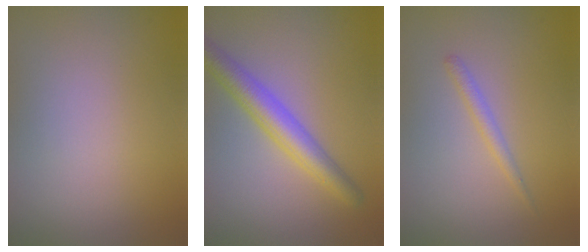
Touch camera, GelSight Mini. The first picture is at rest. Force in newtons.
{"total": 4.5, "press": 4.5, "slide": 0.1}
{"total": 1.2, "press": 1.2, "slide": 0.0}